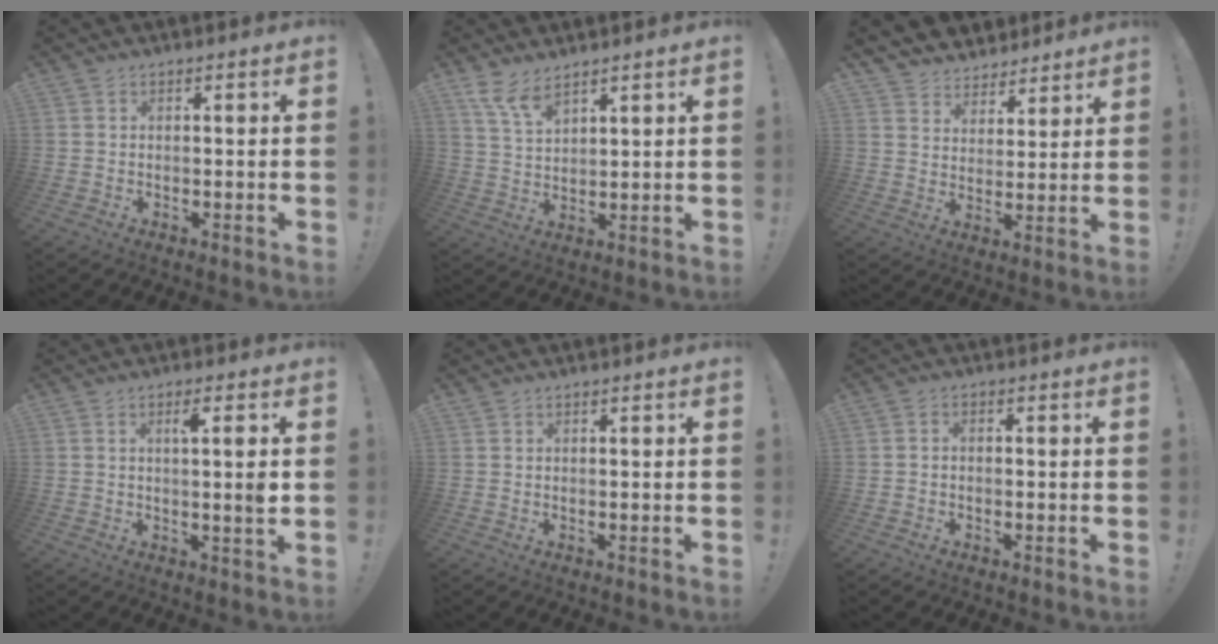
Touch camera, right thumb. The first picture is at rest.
{"total": 7.1, "force": [5.5, 2.4, 3.8], "torque": [-0.080, -0.026, 0.105]}
{"total": 6.3, "force": [4.6, 4.4, 0.0], "torque": [0.003, -0.047, 0.091]}
{"total": 4.6, "force": [0.7, -0.2, 4.6], "torque": [-0.071, -0.005, 0.002]}
{"total": 0.5, "force": [0.5, 0.2, 0.1], "torque": [0.004, -0.005, 0.008]}
{"total": 1.4, "force": [-1.0, 0.6, 0.6], "torque": [-0.009, 0.005, -0.018]}